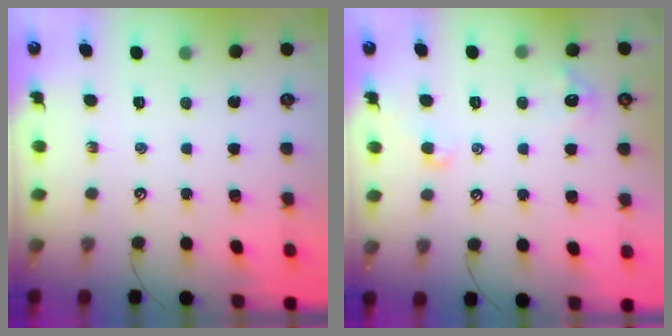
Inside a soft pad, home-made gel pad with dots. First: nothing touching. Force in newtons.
{"total": 1.9, "press": 1.9, "slide": 0.4}